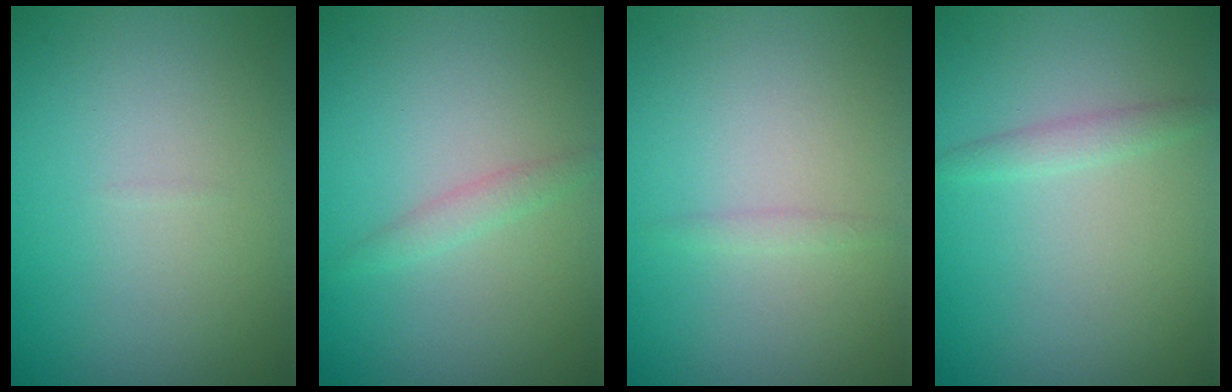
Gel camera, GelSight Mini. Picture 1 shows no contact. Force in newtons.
{"total": 1.2, "press": 1.2, "slide": 0.1}
{"total": 0.7, "press": 0.7, "slide": 0.0}
{"total": 1.3, "press": 1.3, "slide": 0.0}